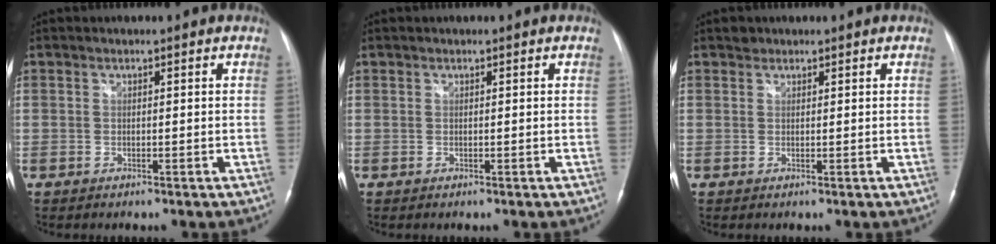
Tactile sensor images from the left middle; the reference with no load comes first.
{"total": 0.0}
{"total": 0.9, "force": [0.7, 0.5, 0.0], "torque": [0.003, 0.003, 0.008]}